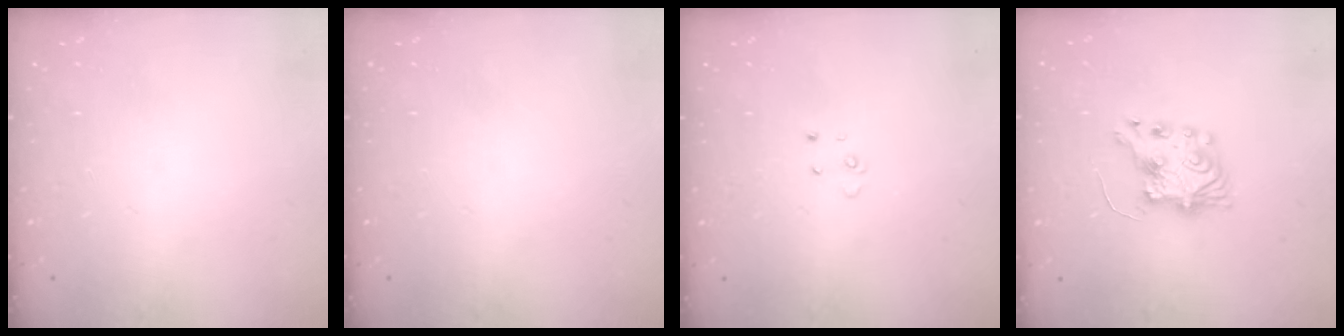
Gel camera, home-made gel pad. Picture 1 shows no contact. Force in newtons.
{"total": 0.0}
{"total": 2.6, "press": 2.6, "slide": 0.2}
{"total": 7.8, "press": 7.7, "slide": 0.4}